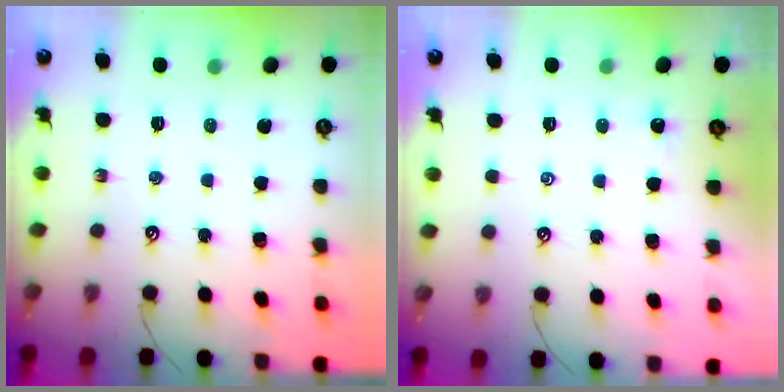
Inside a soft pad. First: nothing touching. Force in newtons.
{"total": 1.5, "press": 1.4, "slide": 0.2}